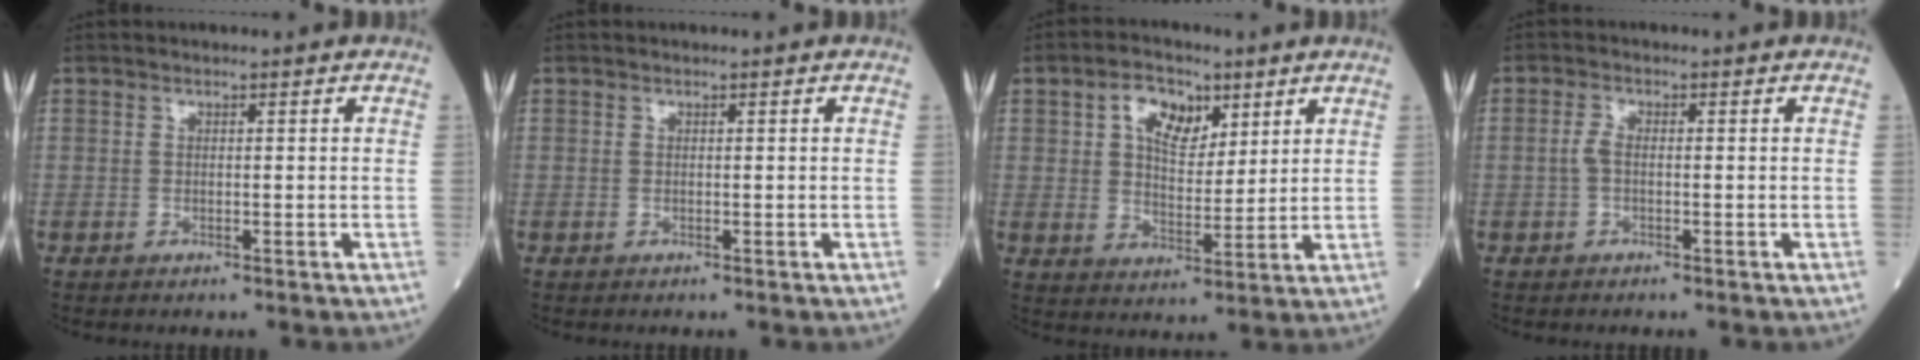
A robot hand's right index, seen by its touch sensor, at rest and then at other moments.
{"total": 0.0}
{"total": 7.8, "force": [3.7, 4.4, 5.3], "torque": [-0.096, 0.018, 0.067]}
{"total": 1.8, "force": [-0.4, 0.8, 1.5], "torque": [-0.033, 0.003, -0.010]}